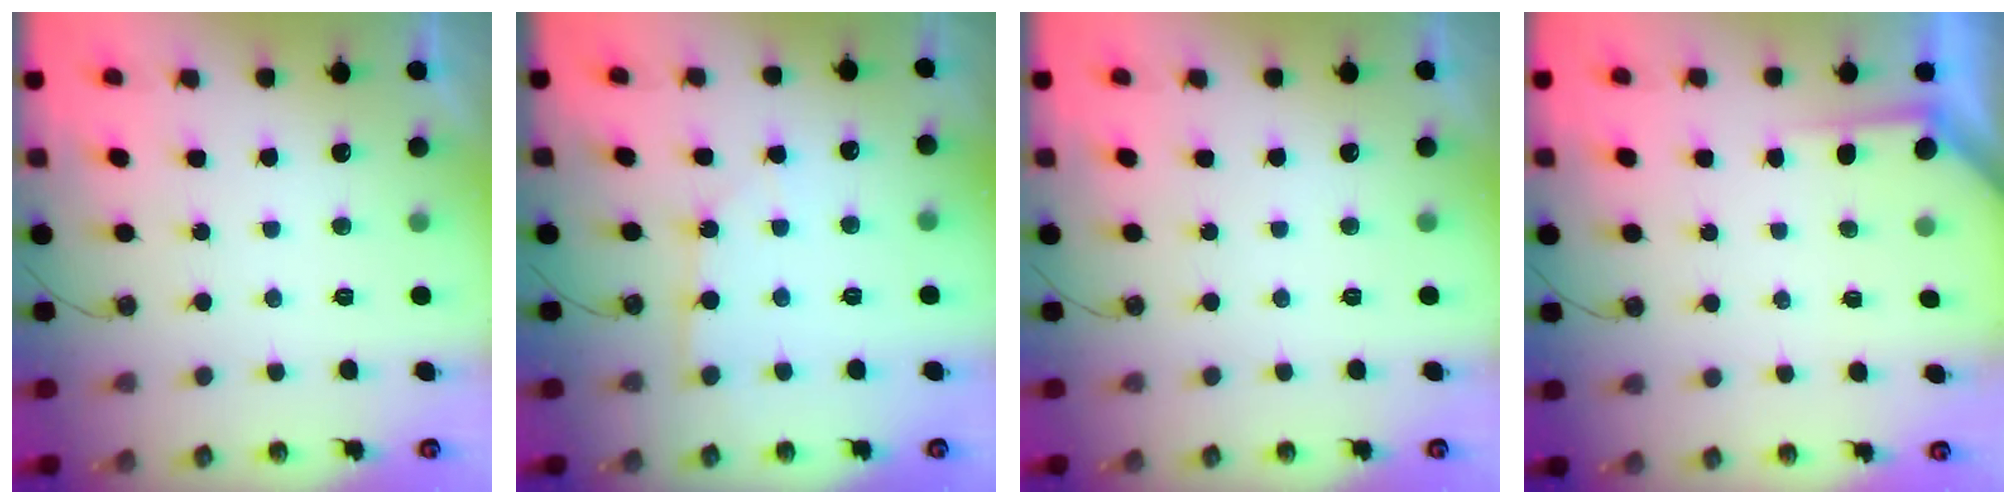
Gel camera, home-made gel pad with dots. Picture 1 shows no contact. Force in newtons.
{"total": 3.8, "press": 3.8, "slide": 0.5}
{"total": 0.0}
{"total": 1.8, "press": 1.8, "slide": 0.3}